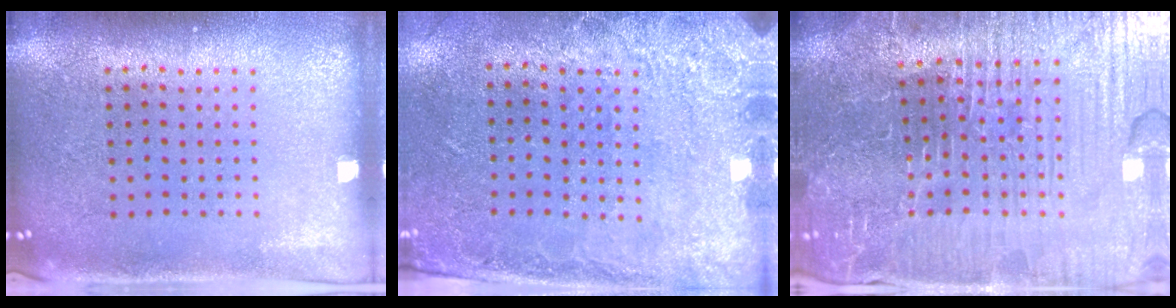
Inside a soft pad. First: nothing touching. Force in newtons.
{"total": 2.8, "press": 2.0, "slide": 1.9}
{"total": 5.5, "press": 5.3, "slide": 1.5}